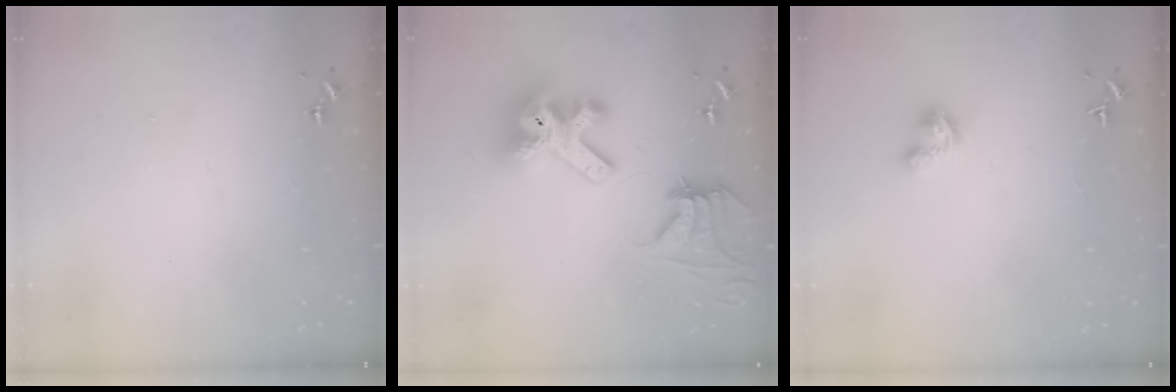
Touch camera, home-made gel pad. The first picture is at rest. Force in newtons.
{"total": 15.7, "press": 15.6, "slide": 1.8}
{"total": 4.4, "press": 4.4, "slide": 0.4}